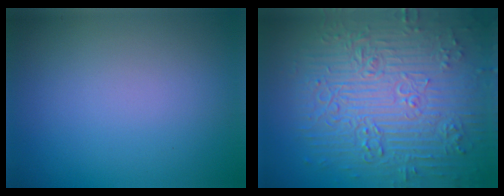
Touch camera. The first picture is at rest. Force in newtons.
{"total": 11.0, "press": 7.3, "slide": 8.2}